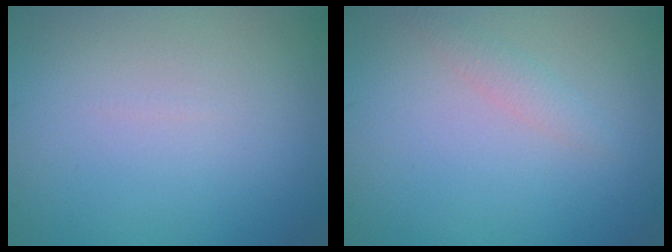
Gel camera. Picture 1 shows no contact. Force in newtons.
{"total": 1.2, "press": 1.2, "slide": 0.0}